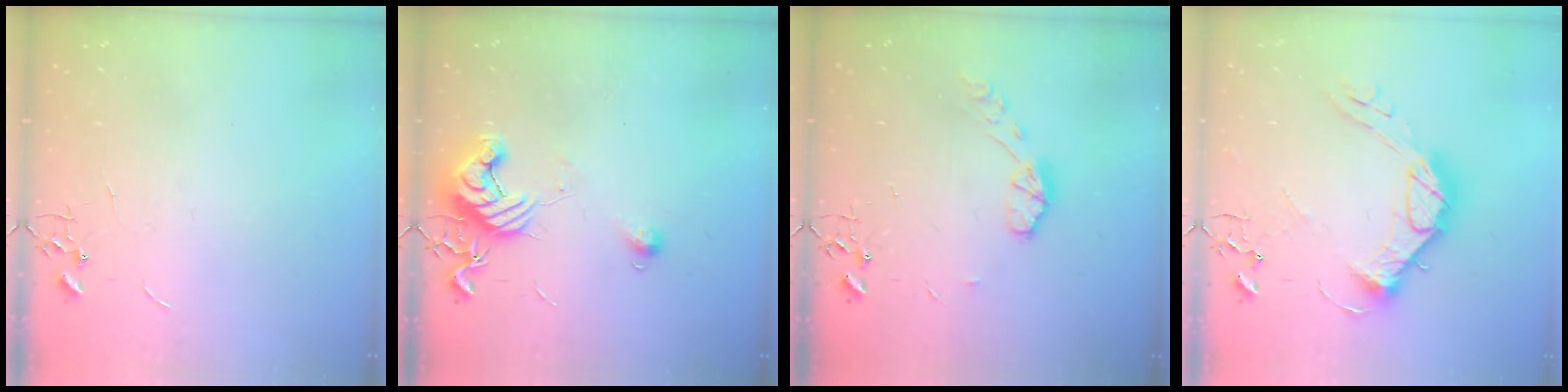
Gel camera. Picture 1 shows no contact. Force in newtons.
{"total": 11.3, "press": 11.3, "slide": 0.9}
{"total": 7.5, "press": 7.5, "slide": 0.5}
{"total": 14.2, "press": 14.1, "slide": 0.8}